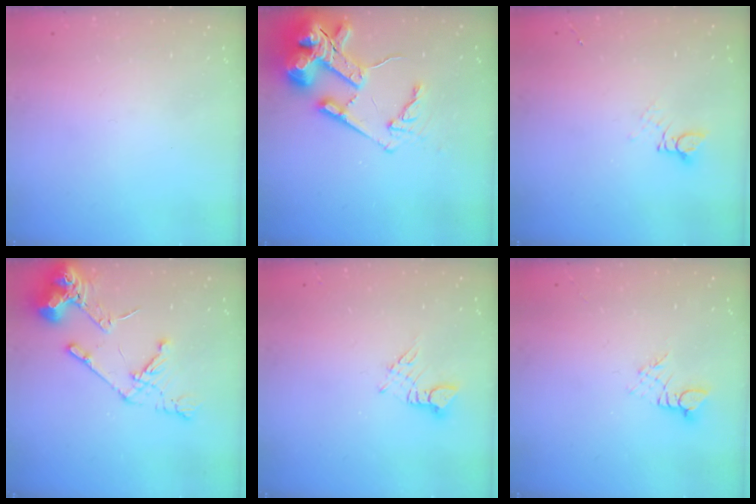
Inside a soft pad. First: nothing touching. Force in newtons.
{"total": 18.5, "press": 18.3, "slide": 2.3}
{"total": 2.9, "press": 2.9, "slide": 0.2}
{"total": 15.0, "press": 14.9, "slide": 1.8}
{"total": 2.9, "press": 2.9, "slide": 0.3}
{"total": 2.3, "press": 2.3, "slide": 0.2}